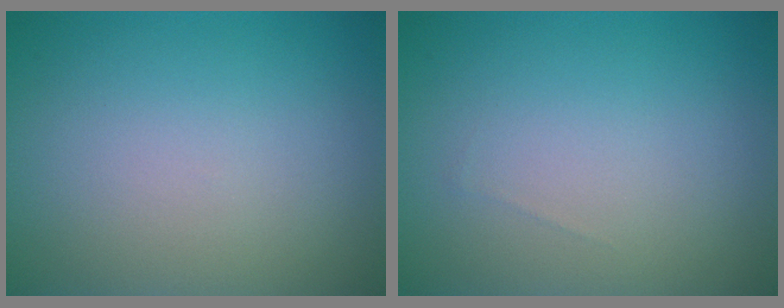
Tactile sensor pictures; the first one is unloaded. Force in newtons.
{"total": 0.0}